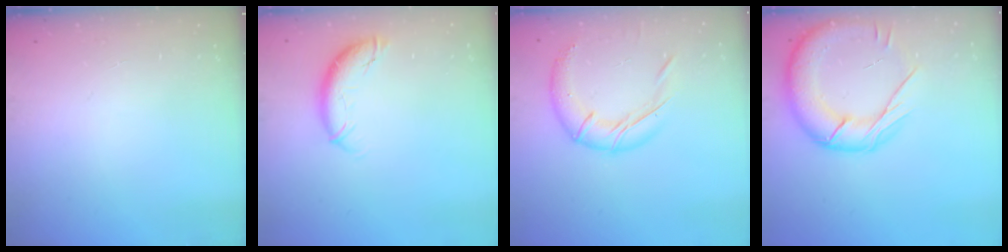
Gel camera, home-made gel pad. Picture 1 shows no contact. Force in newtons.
{"total": 9.4, "press": 9.4, "slide": 0.5}
{"total": 14.2, "press": 14.1, "slide": 1.5}
{"total": 19.4, "press": 19.2, "slide": 2.3}